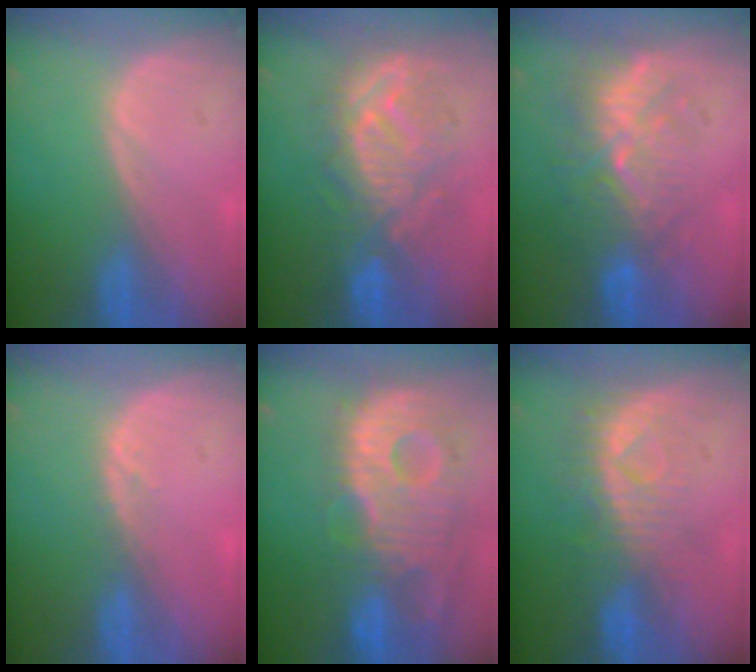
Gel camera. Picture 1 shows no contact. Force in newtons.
{"total": 10.0, "press": 9.8, "slide": 1.4}
{"total": 9.4, "press": 8.7, "slide": 3.5}
{"total": 1.3, "press": 1.2, "slide": 0.6}
{"total": 13.6, "press": 11.8, "slide": 6.8}
{"total": 8.1, "press": 7.2, "slide": 3.7}